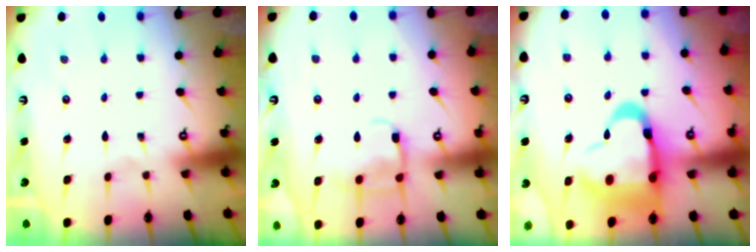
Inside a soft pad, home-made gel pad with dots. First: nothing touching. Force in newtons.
{"total": 11.1, "press": 11.1, "slide": 1.1}
{"total": 20.4, "press": 20.3, "slide": 2.4}